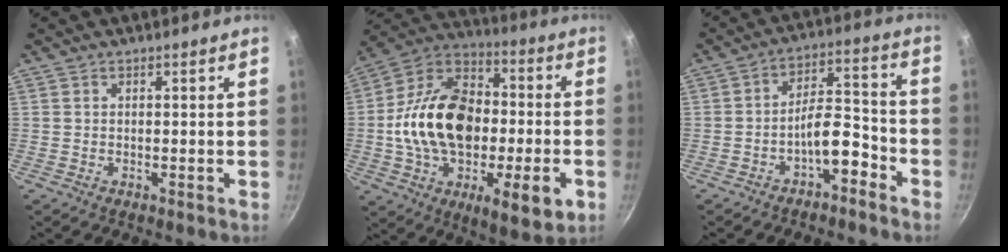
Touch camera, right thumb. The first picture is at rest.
{"total": 28.3, "force": [-2.6, 16.2, 23.0], "torque": [-0.373, 0.023, -0.053]}
{"total": 8.0, "force": [-4.5, 3.3, 5.7], "torque": [-0.072, 0.062, -0.069]}